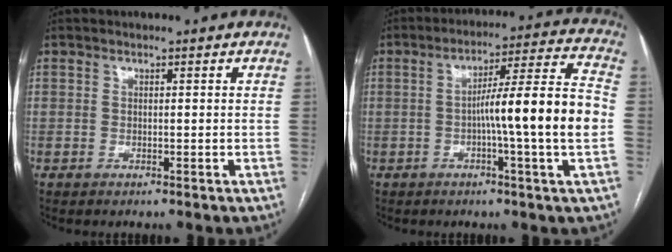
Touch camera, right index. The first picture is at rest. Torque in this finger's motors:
{"motor_torque": [1.63, -0.34, 0.79, 0.18]}